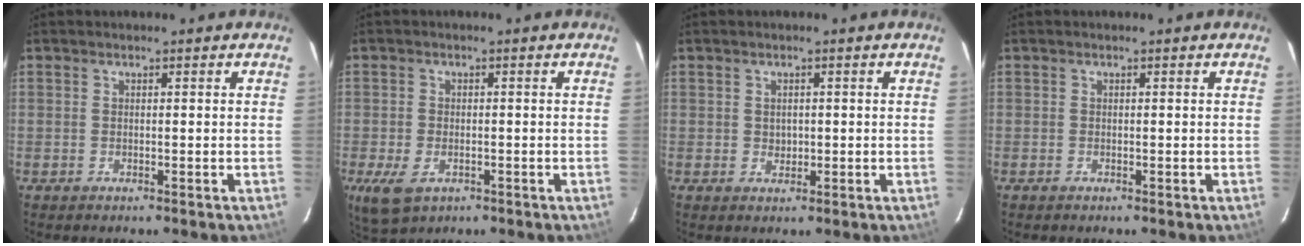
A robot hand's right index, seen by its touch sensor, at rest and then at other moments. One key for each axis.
{"total": 6.3, "fx": -2.7, "fy": 3.9, "fz": 4.1, "tx": -0.095, "ty": -0.017, "tz": -0.044}
{"total": 1.7, "fx": 0.1, "fy": 1.5, "fz": 0.7, "tx": -0.008, "ty": 0.003, "tz": 0.003}
{"total": 0.0}